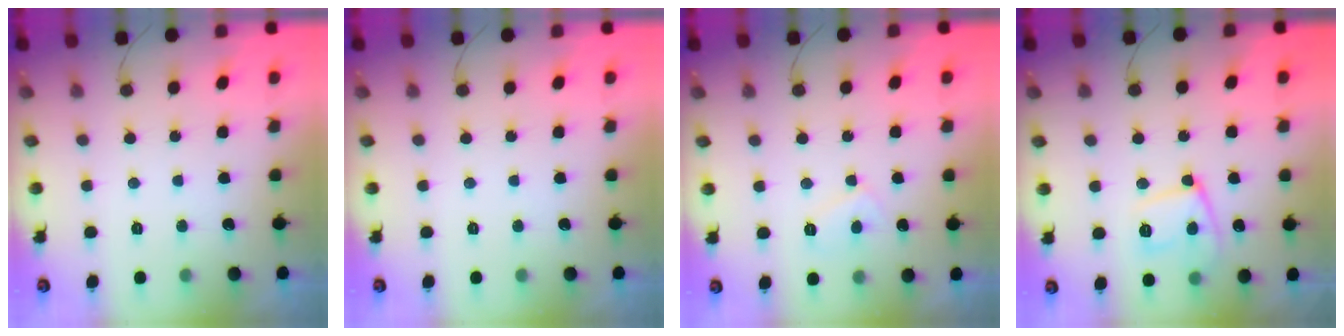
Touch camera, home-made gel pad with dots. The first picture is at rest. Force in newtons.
{"total": 0.0}
{"total": 4.9, "press": 4.9, "slide": 0.1}
{"total": 13.0, "press": 12.9, "slide": 1.0}